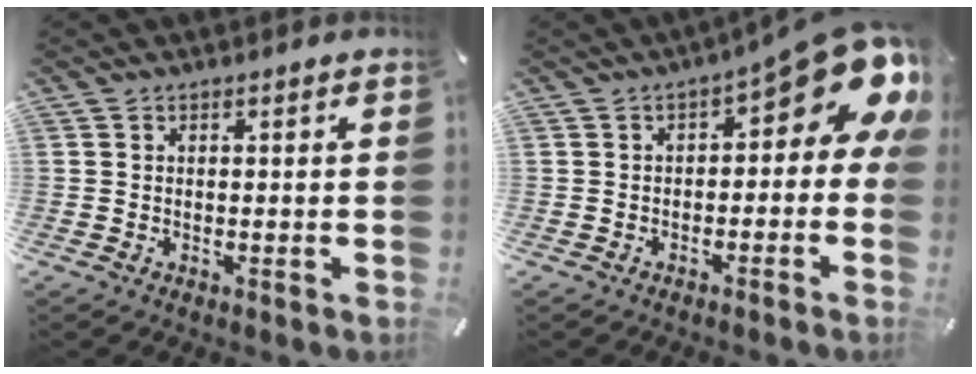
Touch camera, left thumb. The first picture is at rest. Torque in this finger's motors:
{"motor_torque": [2.36, 2.64, 1.50, -1.27, 0.14]}